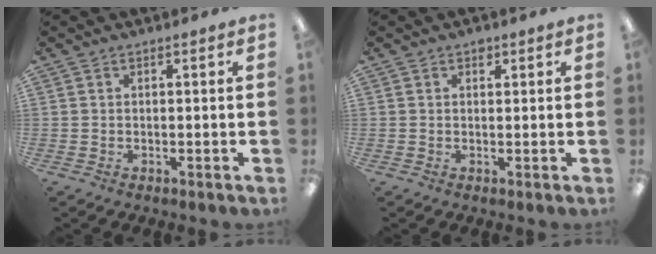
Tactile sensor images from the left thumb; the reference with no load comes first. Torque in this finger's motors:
{"motor_torque": [0.05, 0.07, 0.57, -0.11, 0.00]}